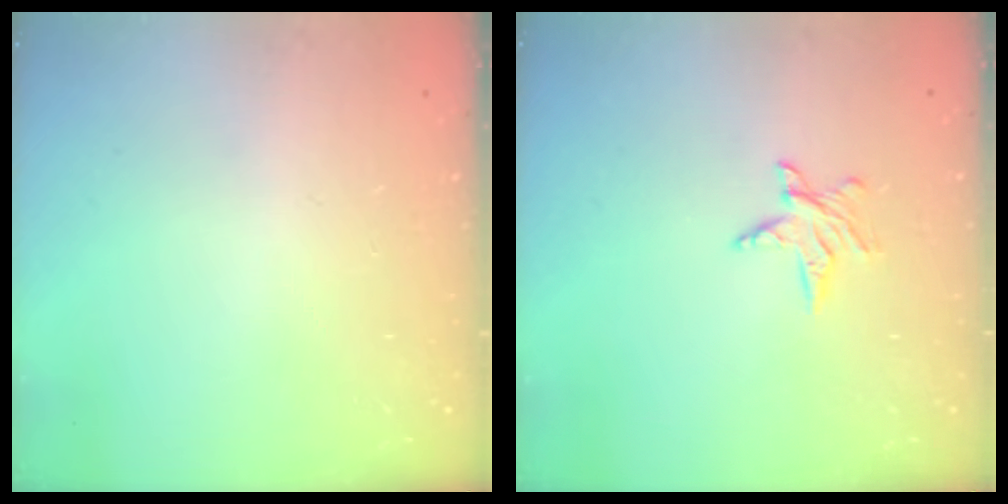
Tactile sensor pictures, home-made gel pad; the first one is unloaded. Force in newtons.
{"total": 3.7, "press": 3.6, "slide": 0.5}